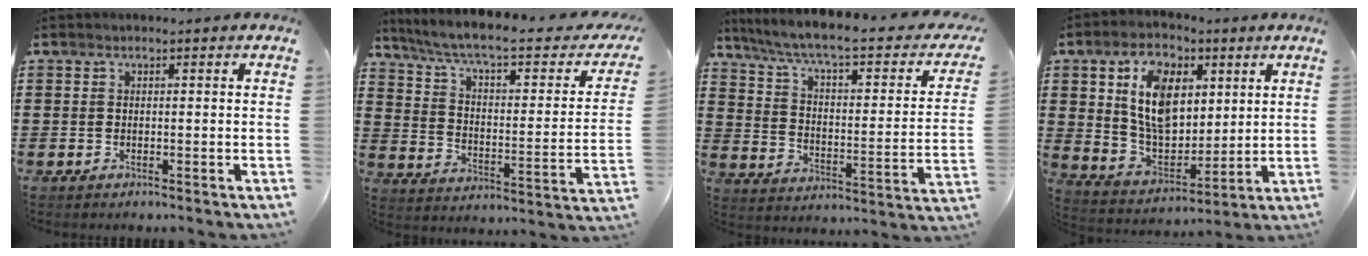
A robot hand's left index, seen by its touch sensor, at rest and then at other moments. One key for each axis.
{"total": 7.0, "fx": 5.4, "fy": 0.7, "fz": 4.5, "tx": -0.109, "ty": -0.038, "tz": 0.085}
{"total": 6.9, "fx": 5.2, "fy": 0.5, "fz": 4.6, "tx": -0.110, "ty": -0.040, "tz": 0.080}
{"total": 10.7, "fx": 4.1, "fy": 6.9, "fz": 7.1, "tx": -0.157, "ty": 0.006, "tz": 0.072}